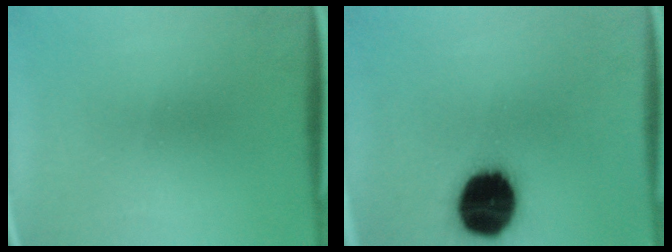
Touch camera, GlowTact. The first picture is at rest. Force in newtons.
{"total": 19.8}